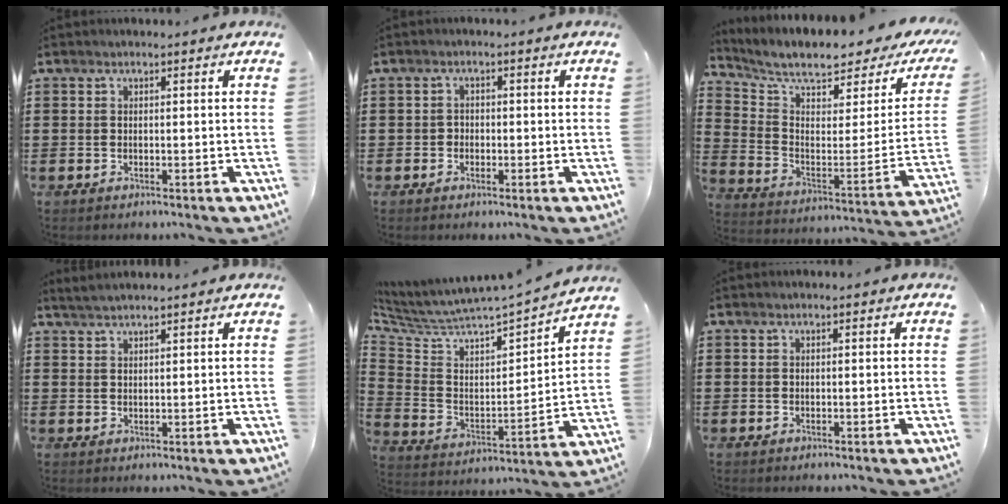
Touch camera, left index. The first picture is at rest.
{"total": 1.1, "force": [-0.5, 1.0, 0.2], "torque": [-0.008, 0.003, -0.012]}
{"total": 6.7, "force": [5.6, 1.2, 3.4], "torque": [-0.088, -0.051, 0.089]}
{"total": 1.9, "force": [1.8, -0.2, 0.4], "torque": [-0.011, 0.002, 0.035]}
{"total": 3.5, "force": [3.3, 0.3, 1.0], "torque": [-0.045, -0.050, 0.048]}
{"total": 0.0}